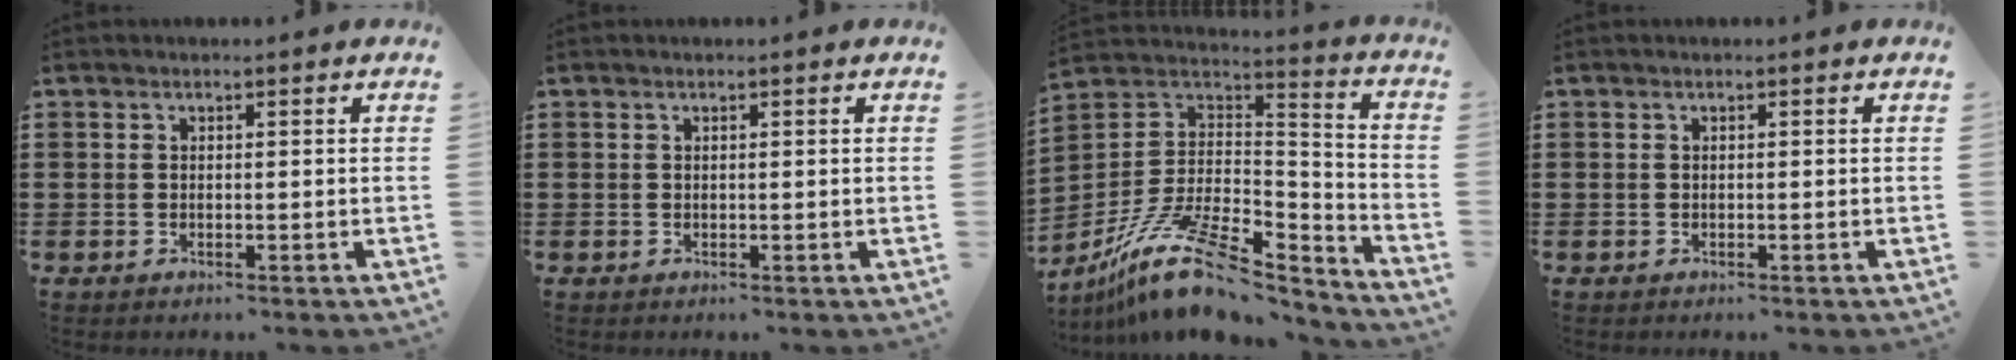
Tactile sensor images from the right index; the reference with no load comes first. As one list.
[{"total": 0.0}, {"total": 16.5, "force": [-10.6, 5.9, 11.1], "torque": [-0.222, 0.039, -0.188]}, {"total": 0.0}]